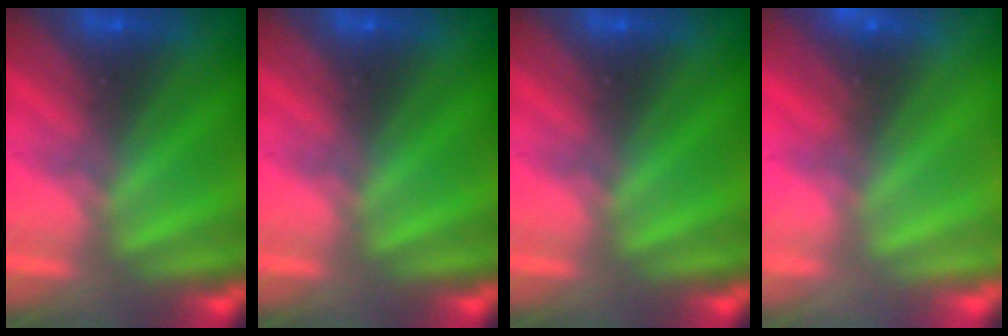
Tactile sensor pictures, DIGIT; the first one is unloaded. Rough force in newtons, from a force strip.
{"total": 0.0}
{"total": 0.0}
{"total": 2.3}